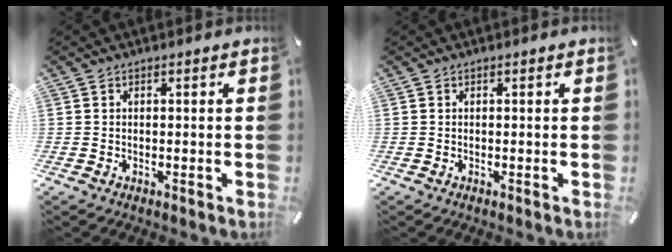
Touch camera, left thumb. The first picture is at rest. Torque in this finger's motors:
{"motor_torque": [0.00, 0.00, 0.02, -0.02, 0.00]}